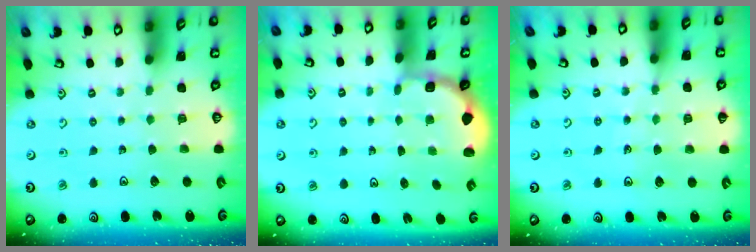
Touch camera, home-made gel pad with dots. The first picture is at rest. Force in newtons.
{"total": 2.0, "press": 1.8, "slide": 0.7}
{"total": 5.5, "press": 5.2, "slide": 1.8}